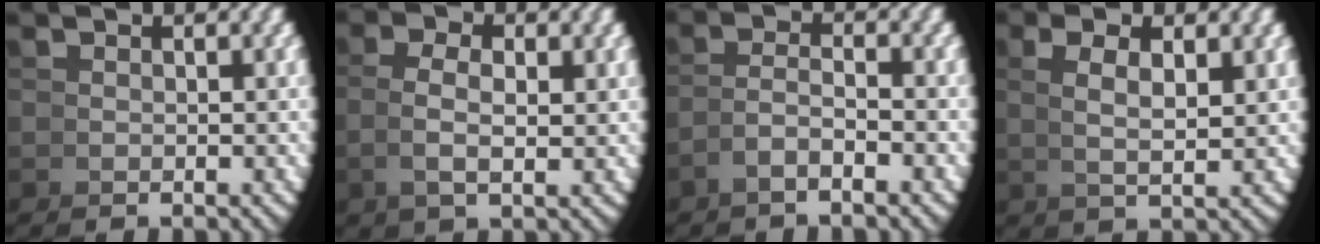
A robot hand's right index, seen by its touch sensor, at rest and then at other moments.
{"total": 1.9, "force": [0.7, 0.1, 1.8], "torque": [-0.034, -0.001, 0.021]}
{"total": 2.0, "force": [-1.1, -0.3, 1.6], "torque": [-0.024, -0.002, -0.019]}
{"total": 2.8, "force": [1.7, 0.0, 2.3], "torque": [-0.034, 0.005, 0.036]}